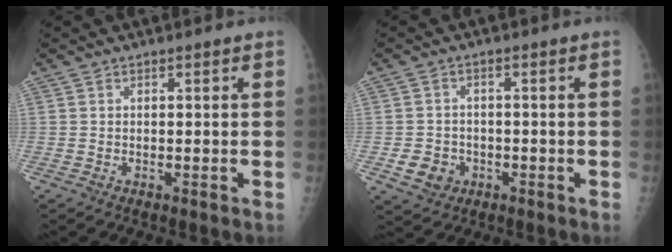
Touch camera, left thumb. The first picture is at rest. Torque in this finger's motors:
{"motor_torque": [-0.60, 0.84, 0.12, 0.03, -0.01]}